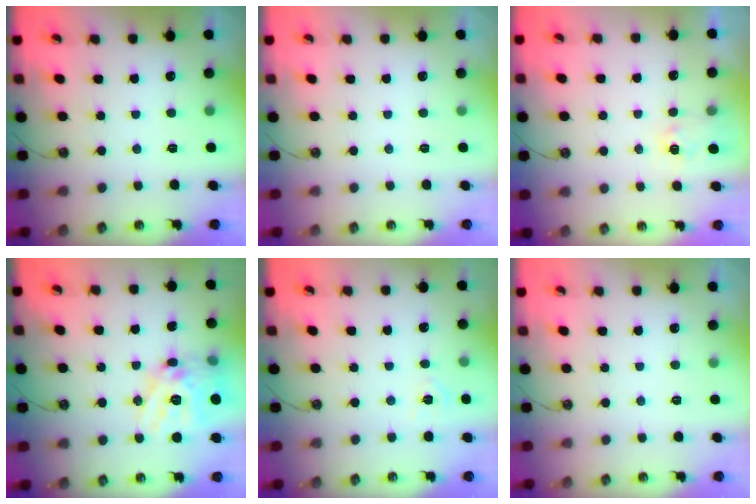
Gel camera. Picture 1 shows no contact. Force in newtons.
{"total": 0.0}
{"total": 3.7, "press": 3.6, "slide": 0.3}
{"total": 20.0, "press": 19.9, "slide": 1.9}
{"total": 5.1, "press": 5.0, "slide": 0.5}
{"total": 0.0}